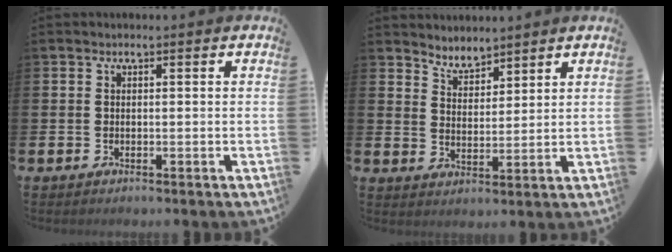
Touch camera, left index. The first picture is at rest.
{"total": 3.3, "force": [3.2, 0.6, -0.5], "torque": [-0.002, -0.013, 0.059]}